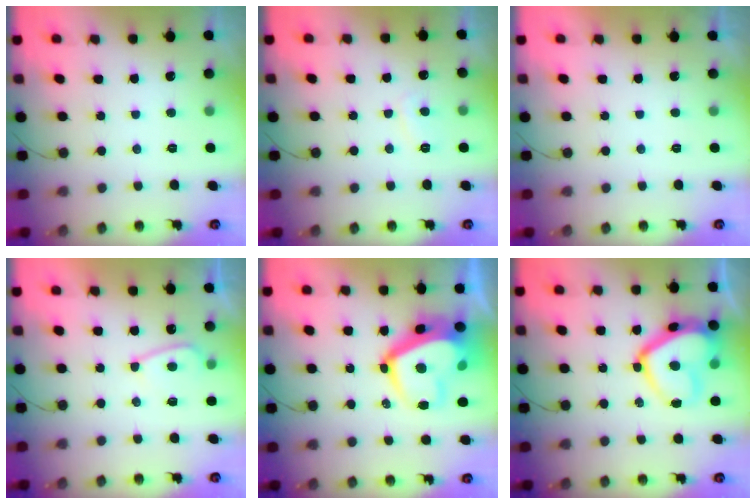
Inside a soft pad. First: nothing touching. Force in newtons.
{"total": 3.1, "press": 3.0, "slide": 0.5}
{"total": 2.3, "press": 2.2, "slide": 0.4}
{"total": 4.8, "press": 4.8, "slide": 0.6}
{"total": 15.4, "press": 15.4, "slide": 1.2}
{"total": 16.4, "press": 16.3, "slide": 1.6}